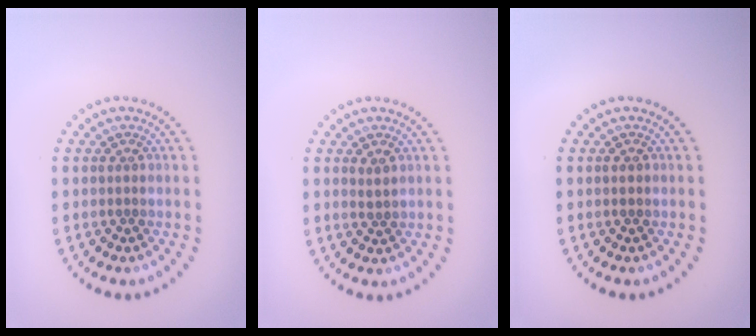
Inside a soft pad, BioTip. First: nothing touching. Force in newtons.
{"total": 0.6, "press": 0.5, "slide": 0.3}
{"total": 0.9, "press": 0.9, "slide": 0.2}